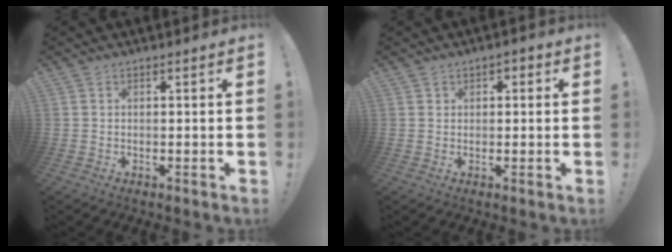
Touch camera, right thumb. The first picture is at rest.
{"total": 1.7, "force": [0.2, 1.6, 0.6], "torque": [0.003, 0.001, 0.001]}